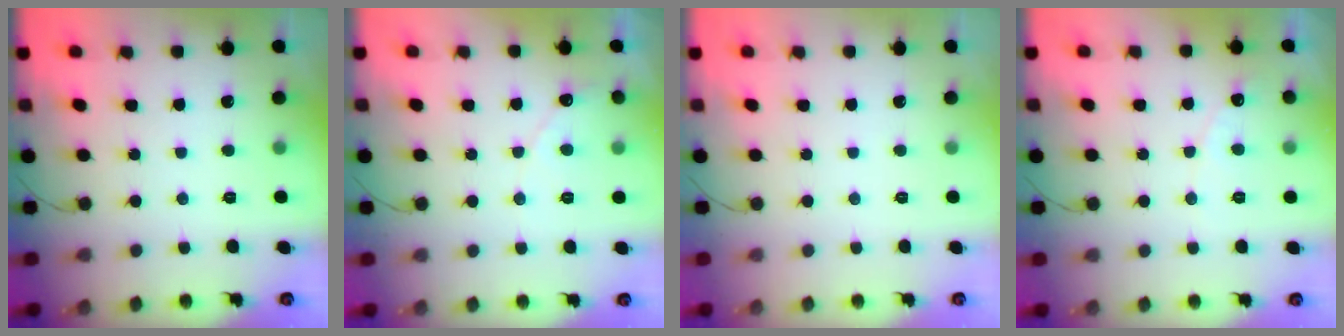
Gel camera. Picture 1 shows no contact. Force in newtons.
{"total": 3.9, "press": 3.9, "slide": 0.3}
{"total": 0.0}
{"total": 3.9, "press": 3.9, "slide": 0.3}